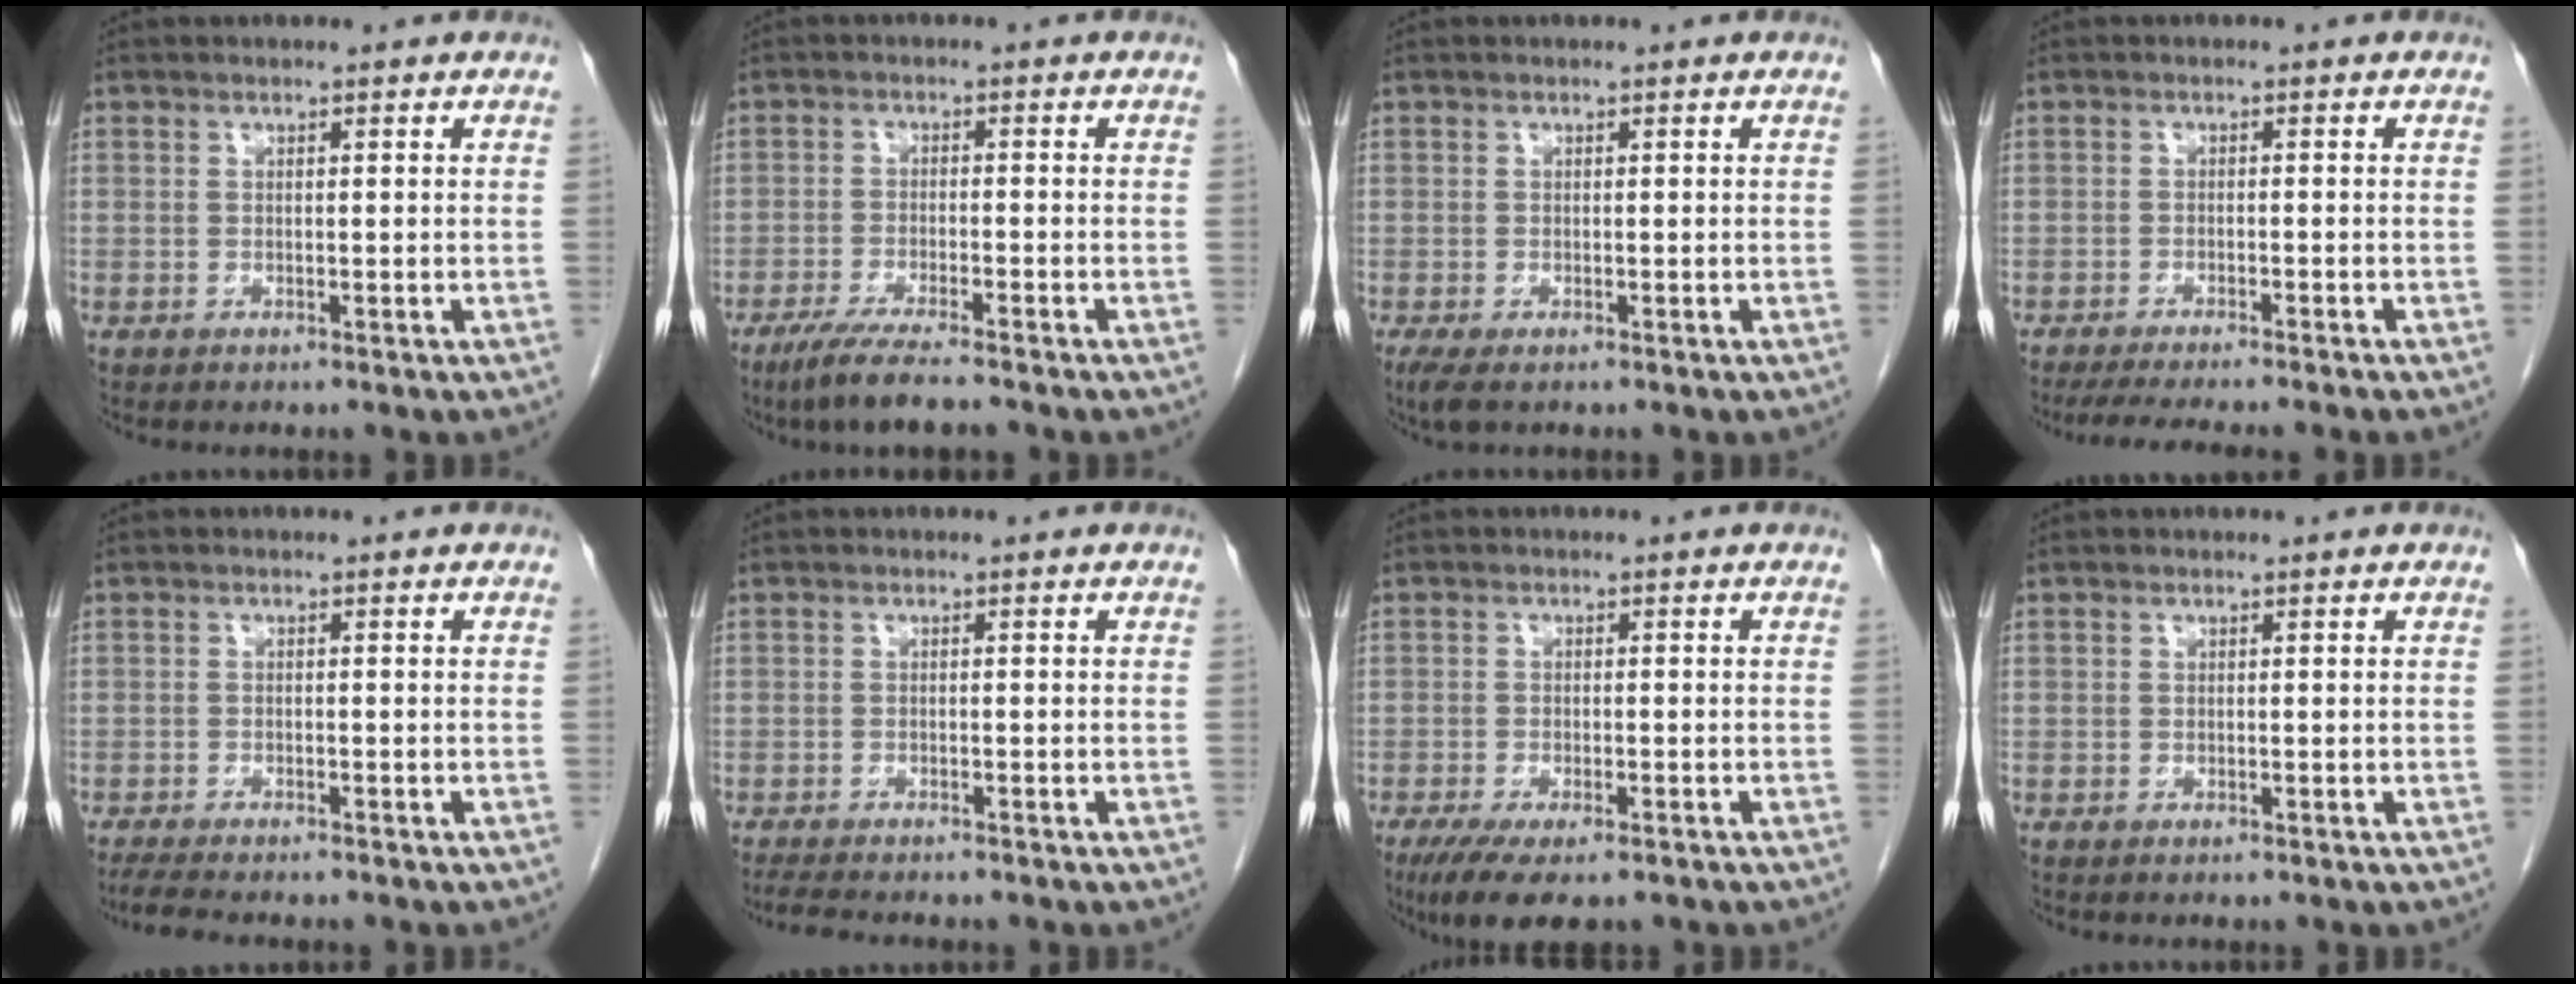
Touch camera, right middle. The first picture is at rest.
{"total": 8.6, "force": [-7.0, -0.3, 5.0], "torque": [-0.076, -0.024, -0.115]}
{"total": 2.6, "force": [-1.7, 0.9, 1.8], "torque": [-0.036, -0.010, -0.026]}
{"total": 8.4, "force": [-7.2, -0.1, 4.3], "torque": [-0.045, -0.015, -0.107]}
{"total": 5.5, "force": [-4.8, 0.7, 2.7], "torque": [-0.047, -0.017, -0.073]}
{"total": 4.7, "force": [-4.2, 0.5, 2.1], "torque": [-0.038, -0.016, -0.066]}
{"total": 7.9, "force": [-5.7, 2.2, 5.1], "torque": [-0.080, -0.019, -0.089]}
{"total": 0.0}